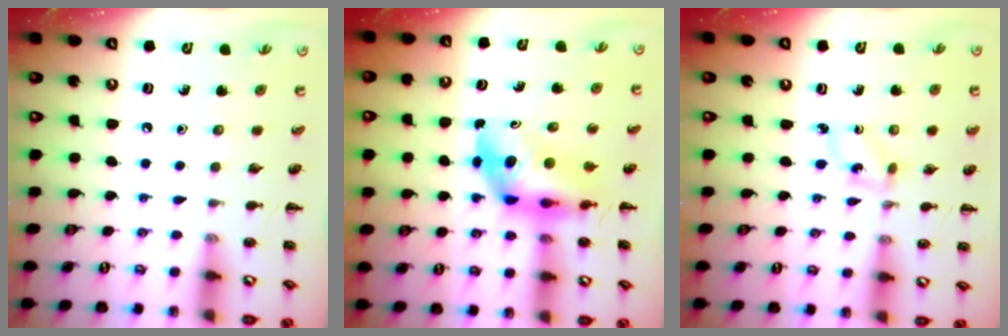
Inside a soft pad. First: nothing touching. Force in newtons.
{"total": 6.3, "press": 6.0, "slide": 1.6}
{"total": 1.9, "press": 1.8, "slide": 0.7}